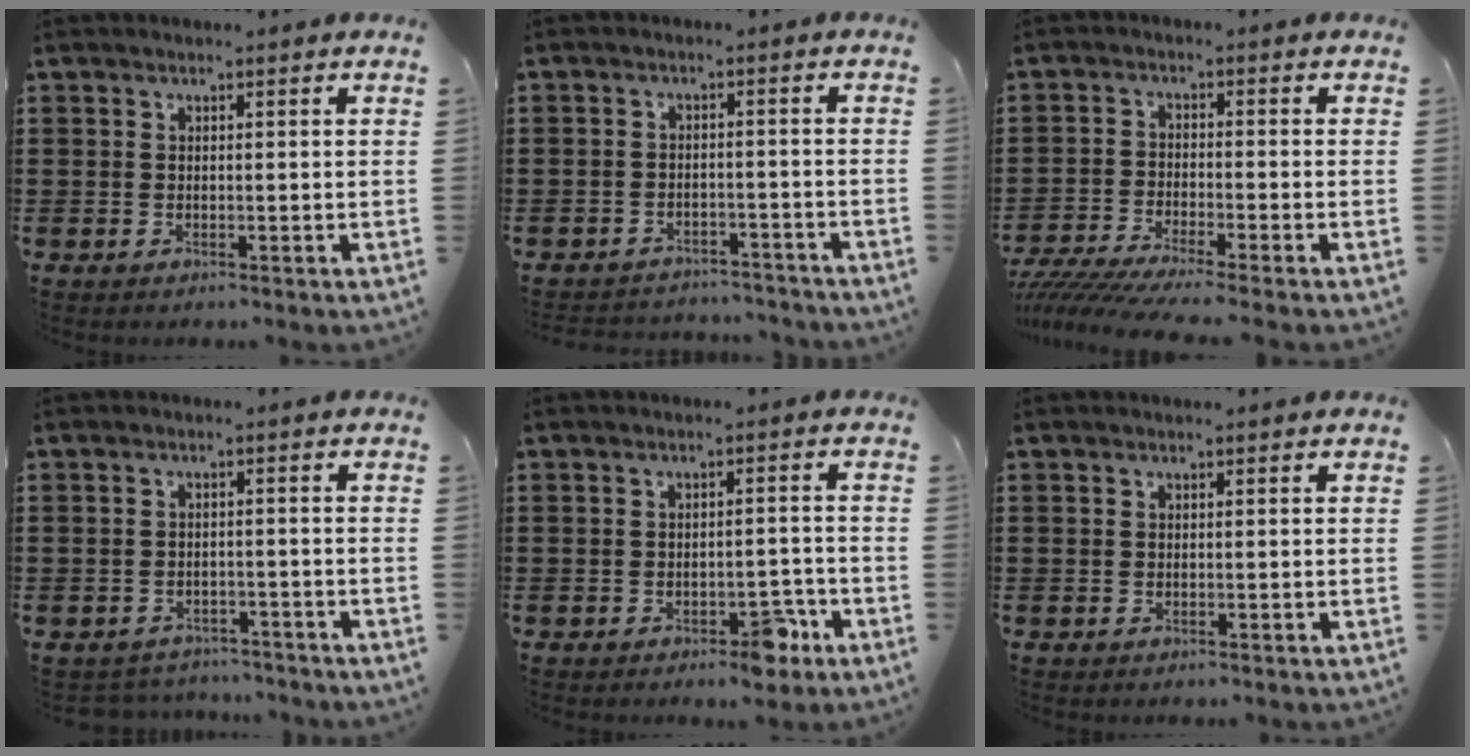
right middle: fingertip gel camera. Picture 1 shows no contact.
{"total": 2.9, "force": [-2.9, 0.5, -0.4], "torque": [-0.002, 0.001, -0.064]}
{"total": 4.5, "force": [-4.1, -0.4, 1.7], "torque": [-0.052, -0.022, -0.086]}
{"total": 2.3, "force": [-2.2, 0.4, -0.2], "torque": [-0.005, -0.001, -0.050]}
{"total": 4.2, "force": [-3.0, 1.5, 2.6], "torque": [-0.037, 0.010, -0.054]}
{"total": 0.0}